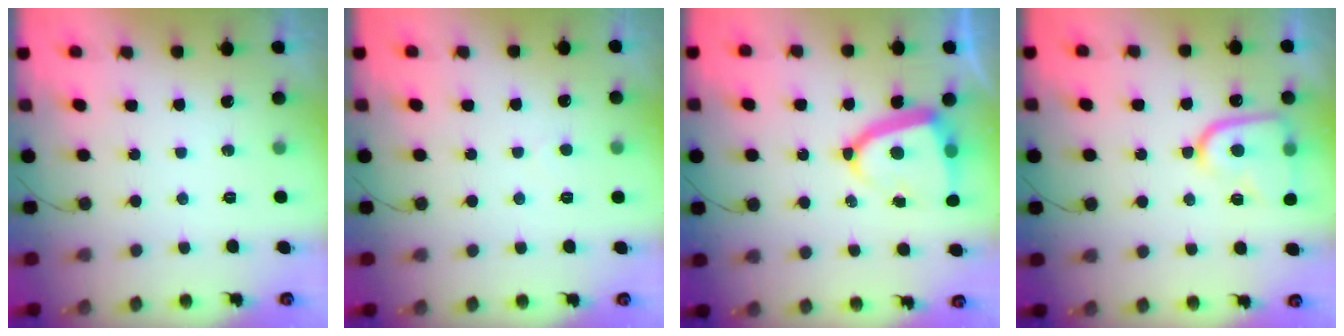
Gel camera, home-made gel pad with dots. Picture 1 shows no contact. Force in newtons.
{"total": 2.0, "press": 2.0, "slide": 0.2}
{"total": 12.1, "press": 12.0, "slide": 1.5}
{"total": 13.3, "press": 13.3, "slide": 1.3}